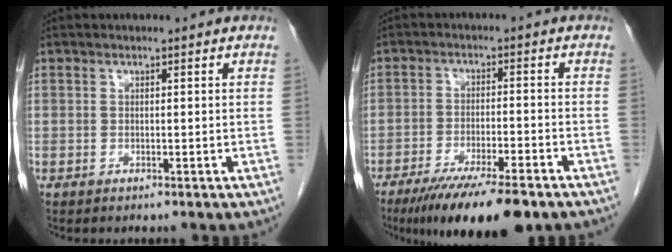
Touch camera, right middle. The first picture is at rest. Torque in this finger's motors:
{"motor_torque": [1.31, -0.83, 0.31, 0.10]}